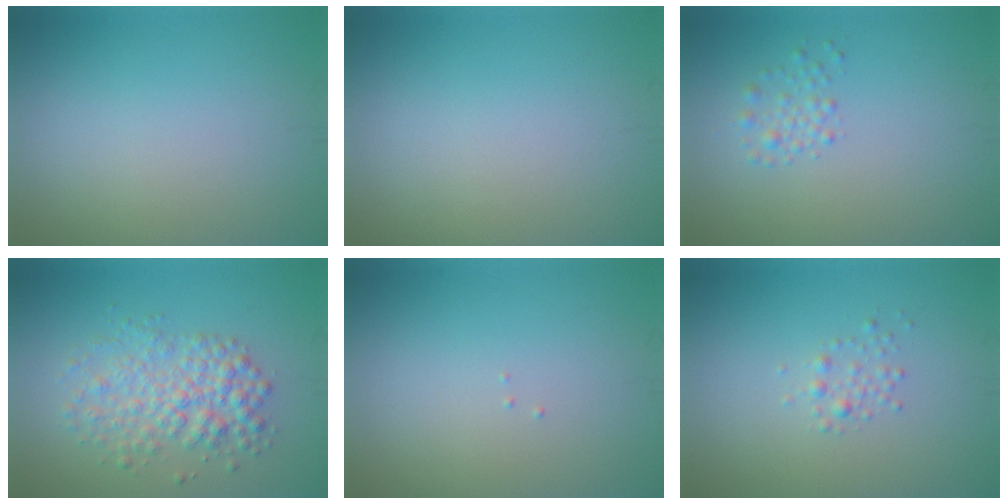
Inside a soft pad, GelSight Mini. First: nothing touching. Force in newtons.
{"total": 0.0}
{"total": 1.4, "press": 1.3, "slide": 0.1}
{"total": 4.4, "press": 4.4, "slide": 0.1}
{"total": 0.0}
{"total": 1.2, "press": 1.2, "slide": 0.0}